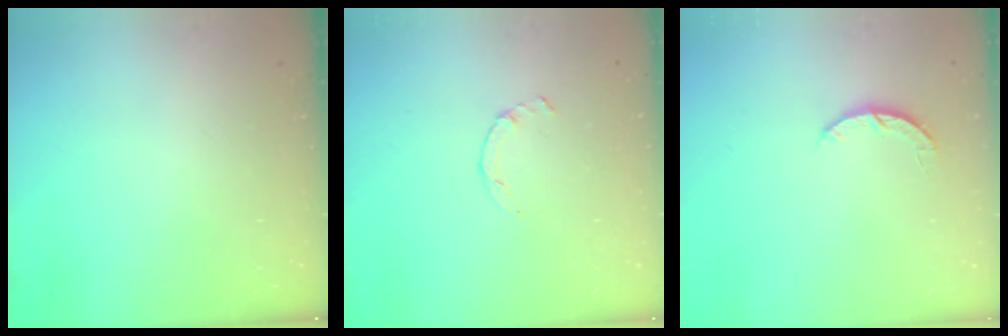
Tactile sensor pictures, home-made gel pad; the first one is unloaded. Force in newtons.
{"total": 0.9, "press": 0.9, "slide": 0.3}
{"total": 3.7, "press": 3.7, "slide": 0.4}